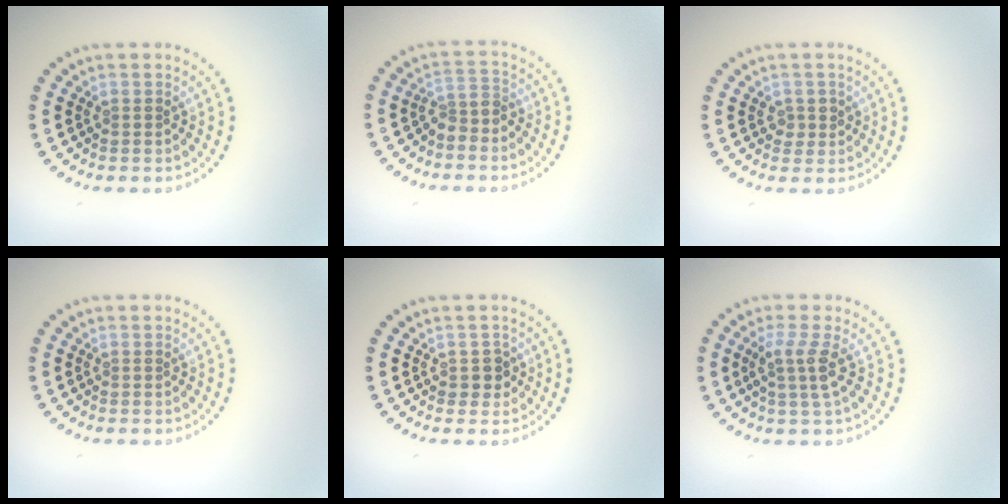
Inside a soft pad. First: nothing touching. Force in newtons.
{"total": 2.2, "press": 1.6, "slide": 1.5}
{"total": 1.5, "press": 1.3, "slide": 0.6}
{"total": 0.0}
{"total": 1.6, "press": 1.4, "slide": 0.7}
{"total": 2.5, "press": 2.0, "slide": 1.5}